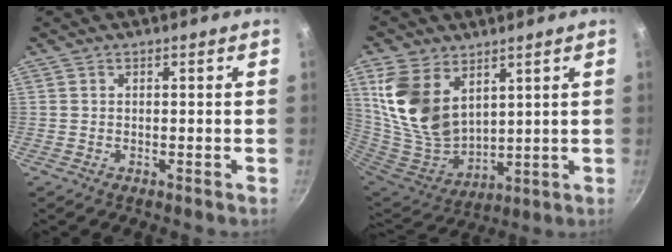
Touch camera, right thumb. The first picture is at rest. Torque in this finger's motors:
{"motor_torque": [0.45, 1.72, 1.80, 0.69, 0.20]}